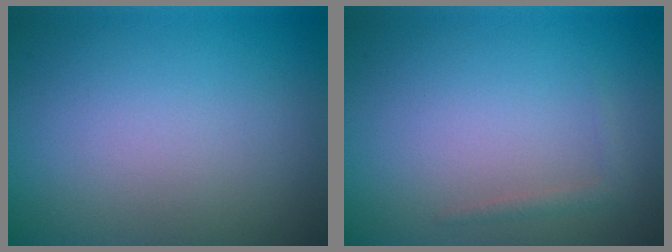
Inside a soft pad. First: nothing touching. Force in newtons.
{"total": 0.9, "press": 0.9, "slide": 0.1}